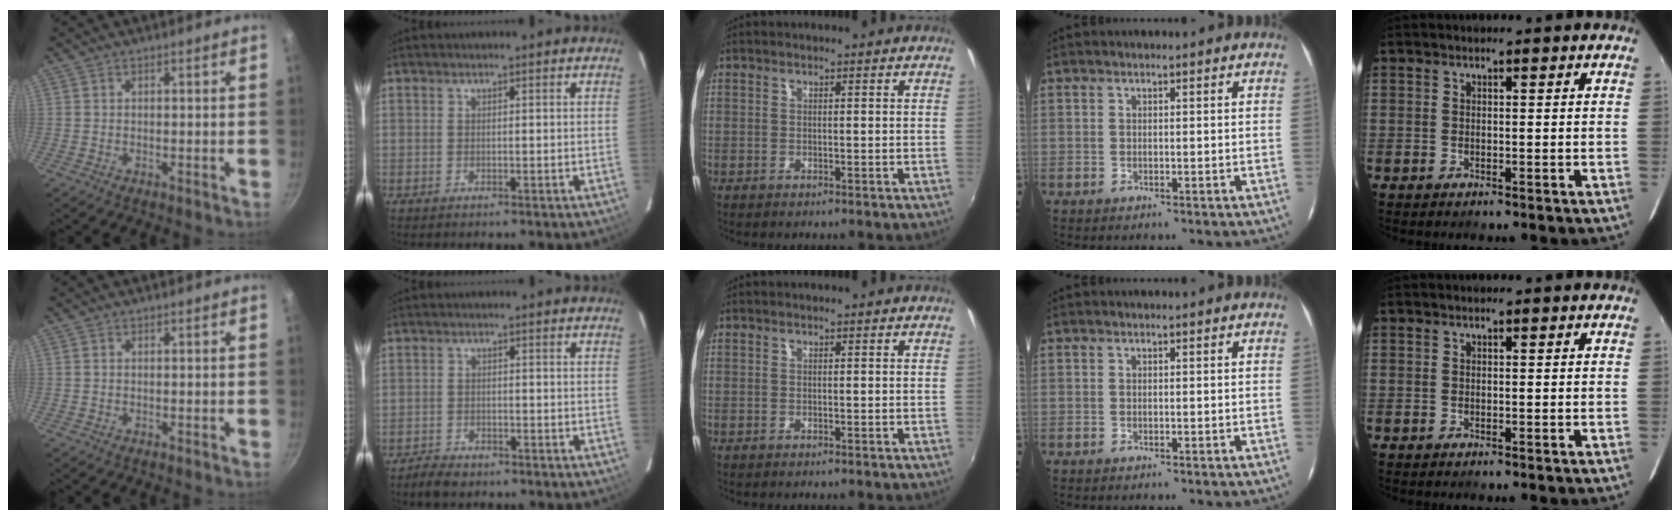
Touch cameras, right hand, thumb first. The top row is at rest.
{"index": {"total": 3.6, "force": [-3.0, 1.5, 1.2], "torque": [-0.037, 0.002, -0.053]}}